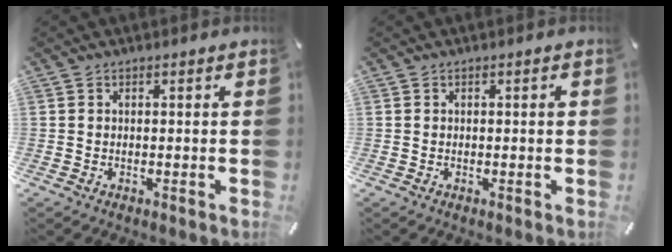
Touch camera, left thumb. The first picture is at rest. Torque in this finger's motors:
{"motor_torque": [-0.04, 0.31, -0.11, -0.13, 0.00]}